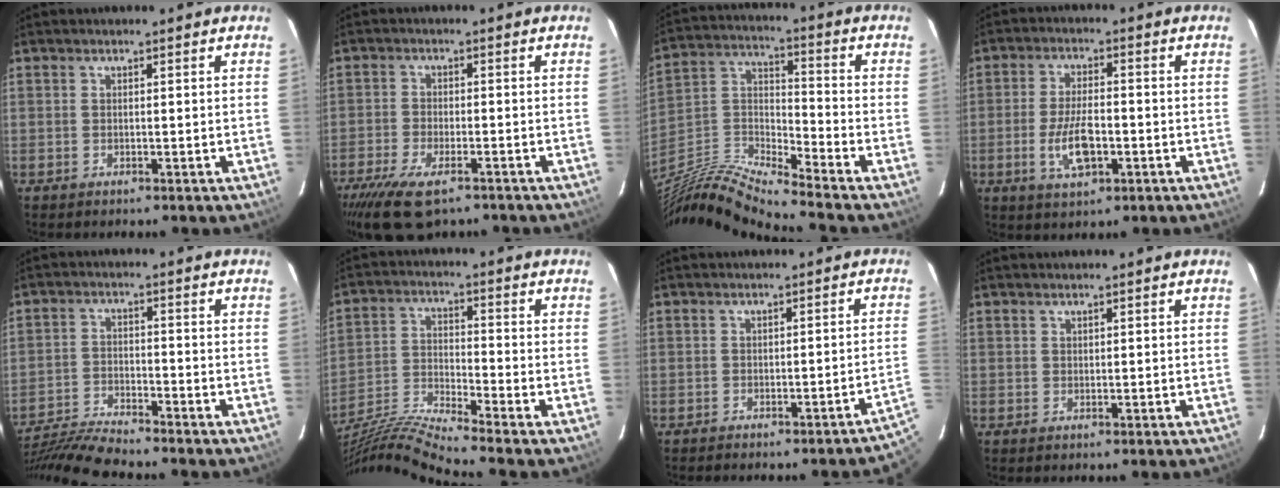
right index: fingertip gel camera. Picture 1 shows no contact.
{"total": 10.9, "force": [-7.6, 3.8, 6.7], "torque": [-0.159, -0.027, -0.137]}
{"total": 15.2, "force": [-13.3, -0.7, 7.3], "torque": [-0.167, -0.006, -0.268]}
{"total": 8.2, "force": [-2.5, 3.5, 7.0], "torque": [-0.143, -0.005, -0.042]}
{"total": 10.1, "force": [-9.7, -0.3, 2.9], "torque": [-0.081, -0.006, -0.188]}
{"total": 14.0, "force": [-12.5, -3.1, 5.5], "torque": [-0.116, -0.025, -0.238]}
{"total": 5.9, "force": [-4.5, -0.5, 3.8], "torque": [-0.048, -0.003, -0.050]}
{"total": 0.0}